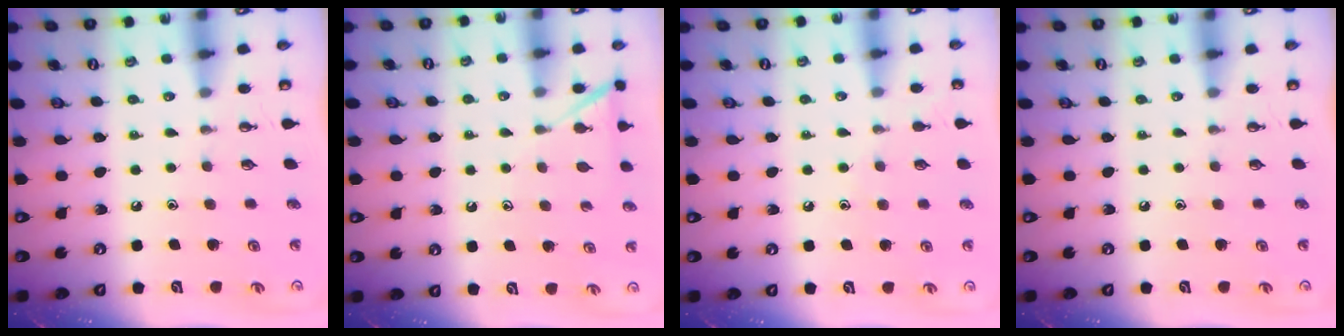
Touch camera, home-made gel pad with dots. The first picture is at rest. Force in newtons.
{"total": 5.9, "press": 5.9, "slide": 0.5}
{"total": 4.5, "press": 4.5, "slide": 0.4}
{"total": 0.0}